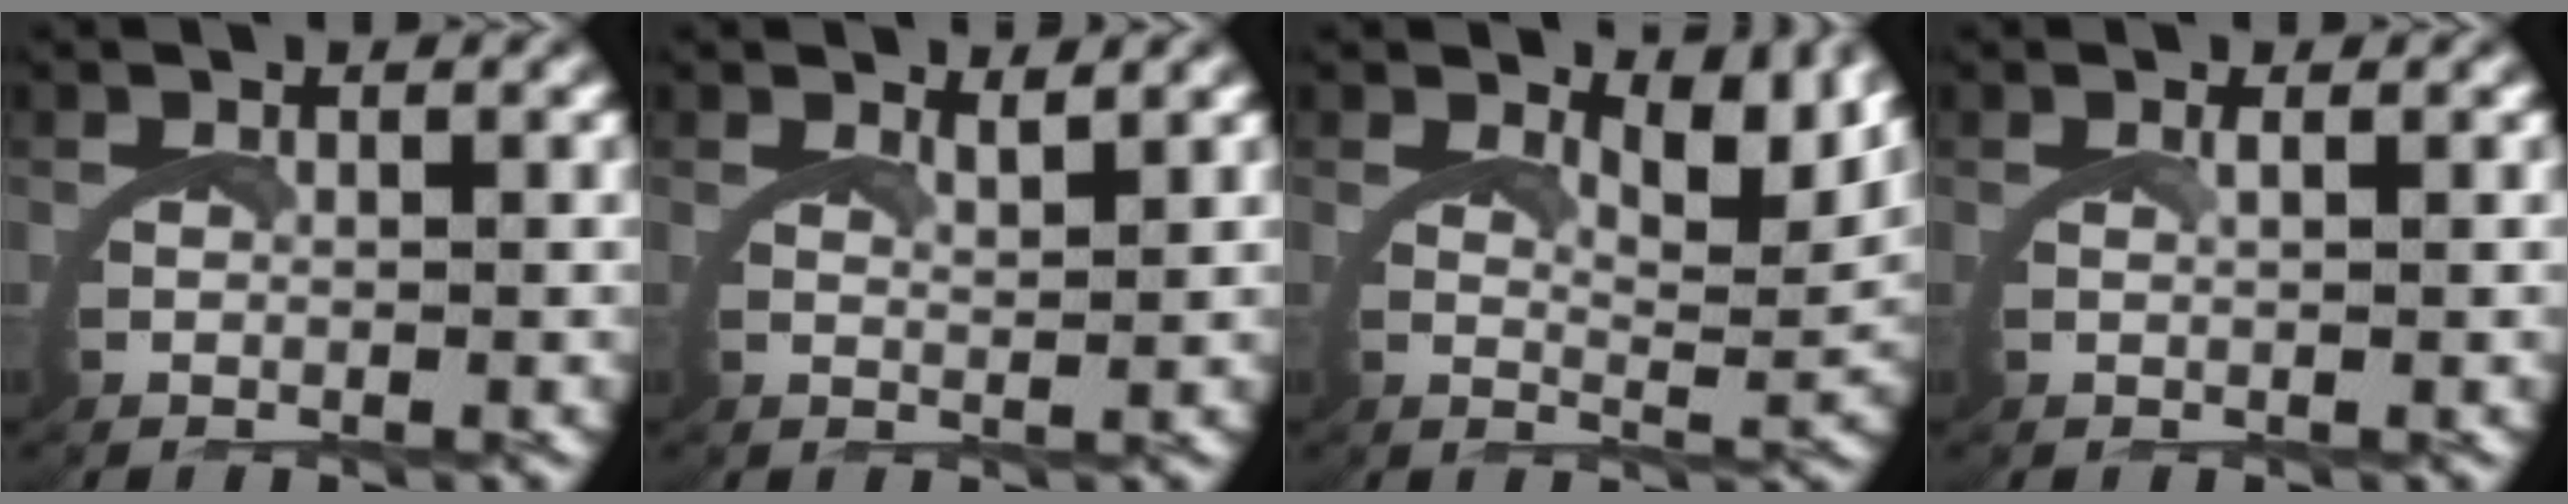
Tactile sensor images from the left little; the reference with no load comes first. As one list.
[{"total": 2.2, "force": [2.1, -0.8, 0.4], "torque": [-0.013, -0.006, 0.035]}, {"total": 4.7, "force": [4.0, 0.1, 2.5], "torque": [-0.043, -0.013, 0.063]}, {"total": 0.9, "force": [0.4, -0.1, 0.8], "torque": [-0.017, 0.002, 0.008]}]